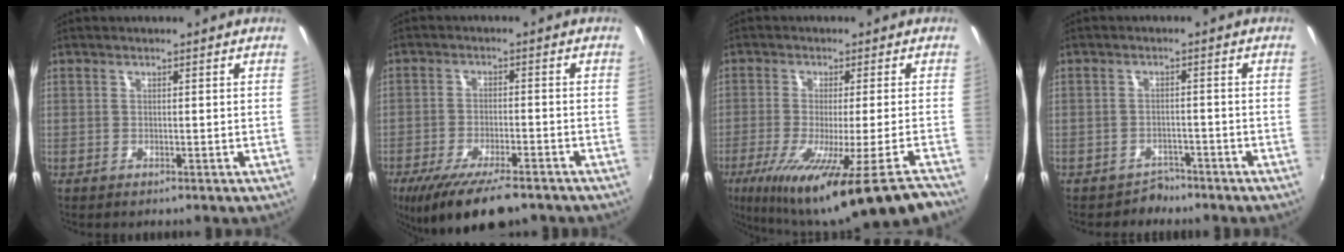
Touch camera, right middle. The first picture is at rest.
{"total": 13.3, "force": [-9.9, 3.8, 8.1], "torque": [-0.169, -0.041, -0.160]}
{"total": 17.7, "force": [-12.7, -1.3, 12.3], "torque": [-0.215, -0.084, -0.197]}
{"total": 3.0, "force": [-2.5, 1.8, -0.3], "torque": [-0.002, 0.004, -0.039]}